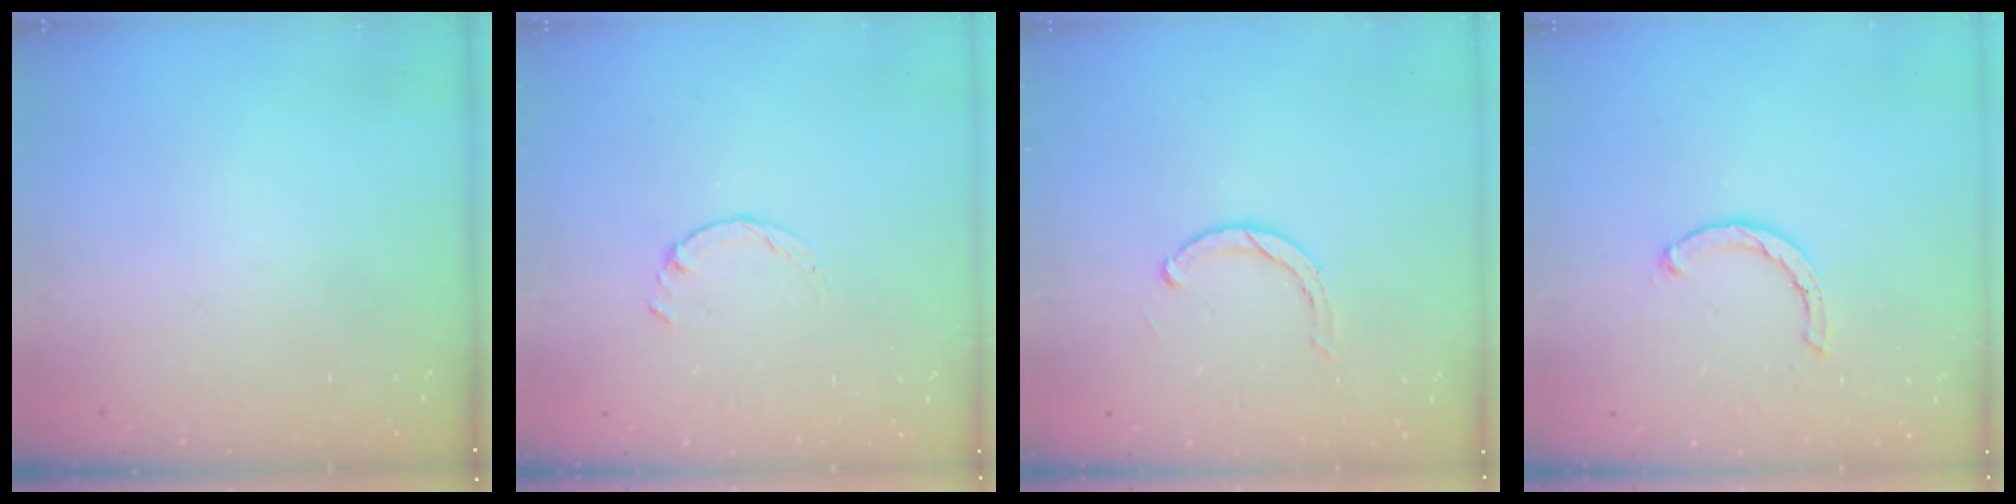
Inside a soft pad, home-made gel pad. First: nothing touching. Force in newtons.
{"total": 0.0}
{"total": 2.8, "press": 2.7, "slide": 0.3}
{"total": 2.1, "press": 2.1, "slide": 0.1}